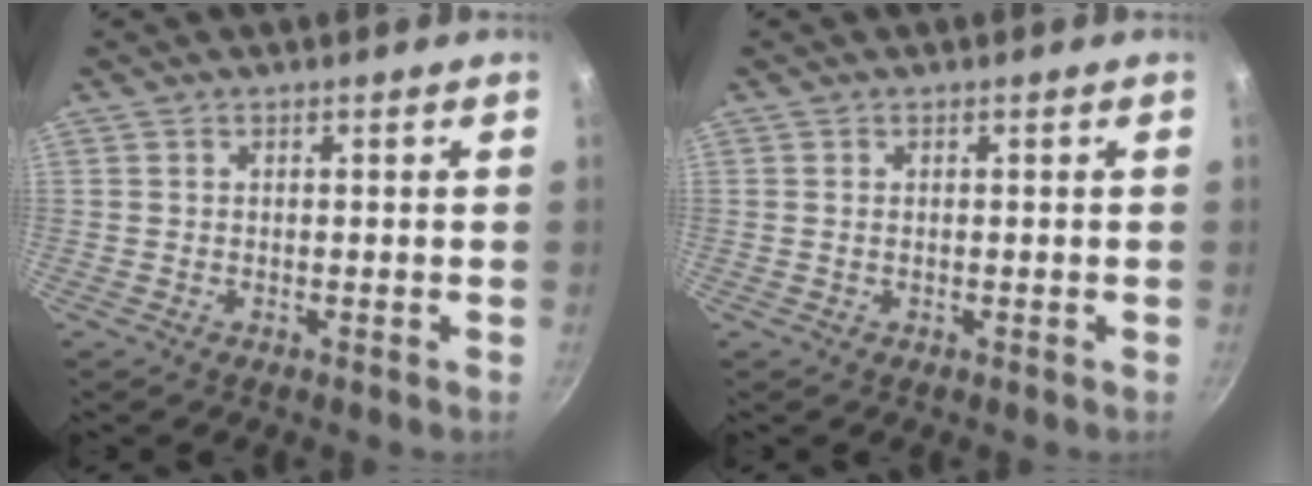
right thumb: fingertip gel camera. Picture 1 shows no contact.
{"total": 0.5, "force": [0.1, 0.3, 0.4], "torque": [-0.008, 0.001, 0.001]}